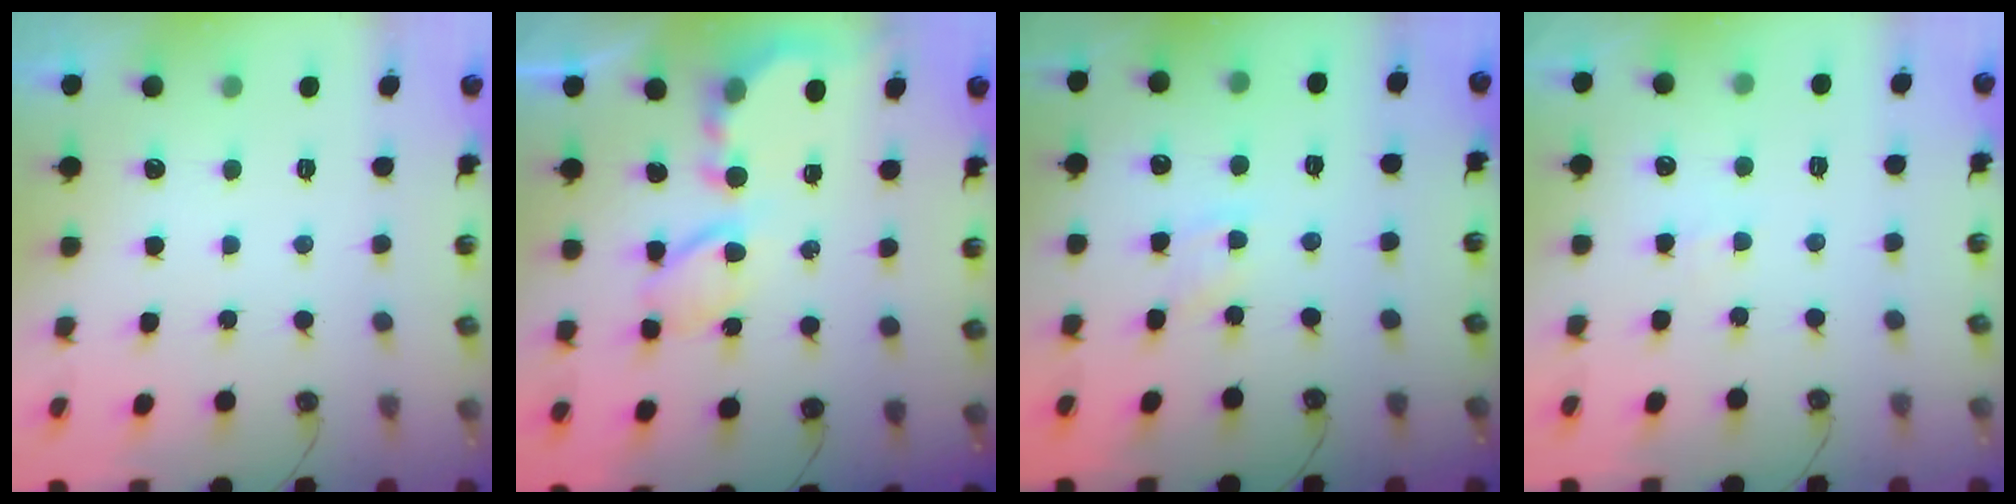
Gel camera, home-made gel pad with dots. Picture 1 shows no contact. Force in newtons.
{"total": 8.2, "press": 8.2, "slide": 0.7}
{"total": 4.9, "press": 4.9, "slide": 0.6}
{"total": 4.0, "press": 3.9, "slide": 0.6}